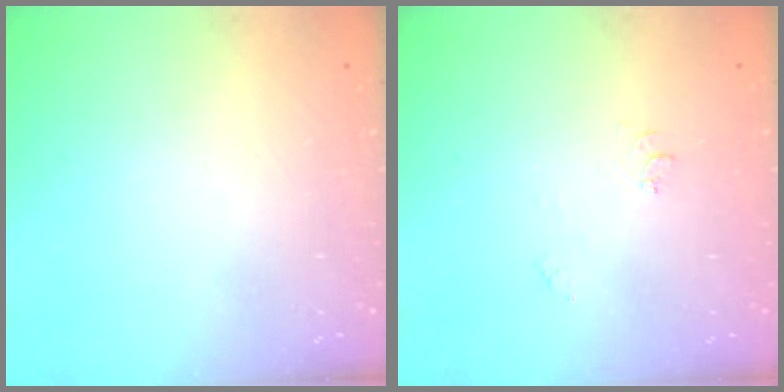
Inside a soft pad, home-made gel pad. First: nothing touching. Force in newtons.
{"total": 6.6, "press": 6.6, "slide": 0.6}